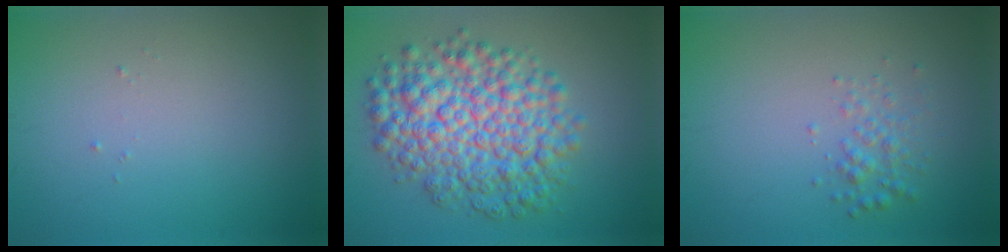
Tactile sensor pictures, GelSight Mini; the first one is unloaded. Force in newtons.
{"total": 8.8, "press": 8.8, "slide": 0.1}
{"total": 1.7, "press": 1.7, "slide": 0.1}